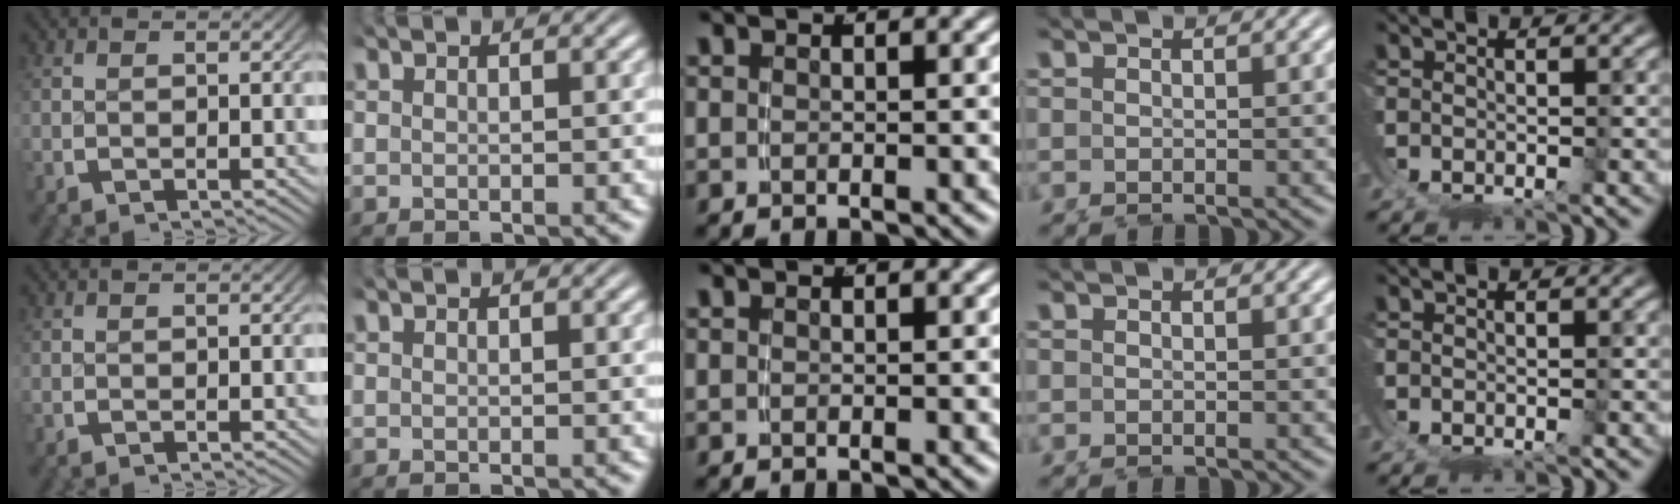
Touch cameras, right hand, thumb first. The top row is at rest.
{}